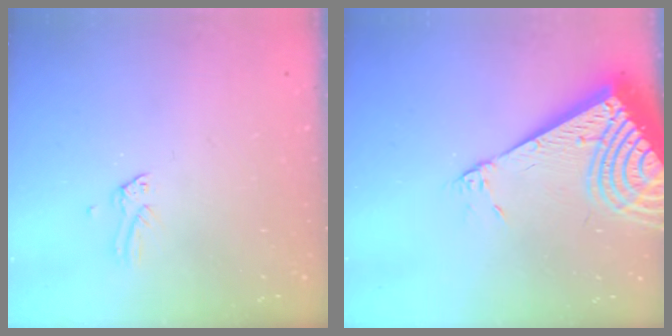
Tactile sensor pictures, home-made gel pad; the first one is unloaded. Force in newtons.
{"total": 19.0, "press": 18.8, "slide": 2.5}